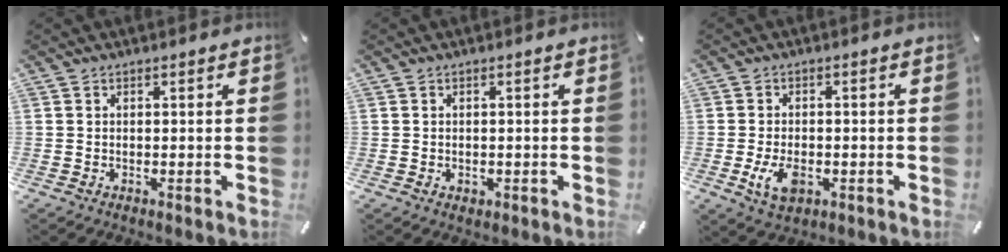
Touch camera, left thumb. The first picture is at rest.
{"total": 1.1, "force": [-0.2, 0.9, 0.5], "torque": [-0.010, 0.004, -0.006]}
{"total": 5.9, "force": [-1.9, 3.7, 4.2], "torque": [-0.085, 0.000, -0.037]}